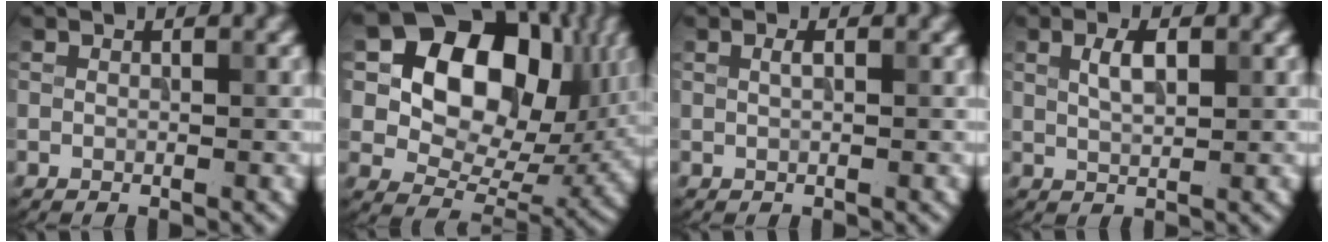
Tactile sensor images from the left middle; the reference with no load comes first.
{"total": 14.1, "force": [3.6, 9.8, 9.5], "torque": [-0.138, 0.002, 0.062]}
{"total": 0.7, "force": [0.2, 0.2, 0.6], "torque": [-0.013, 0.004, 0.004]}
{"total": 2.4, "force": [0.9, 1.0, 2.0], "torque": [-0.041, 0.002, 0.018]}